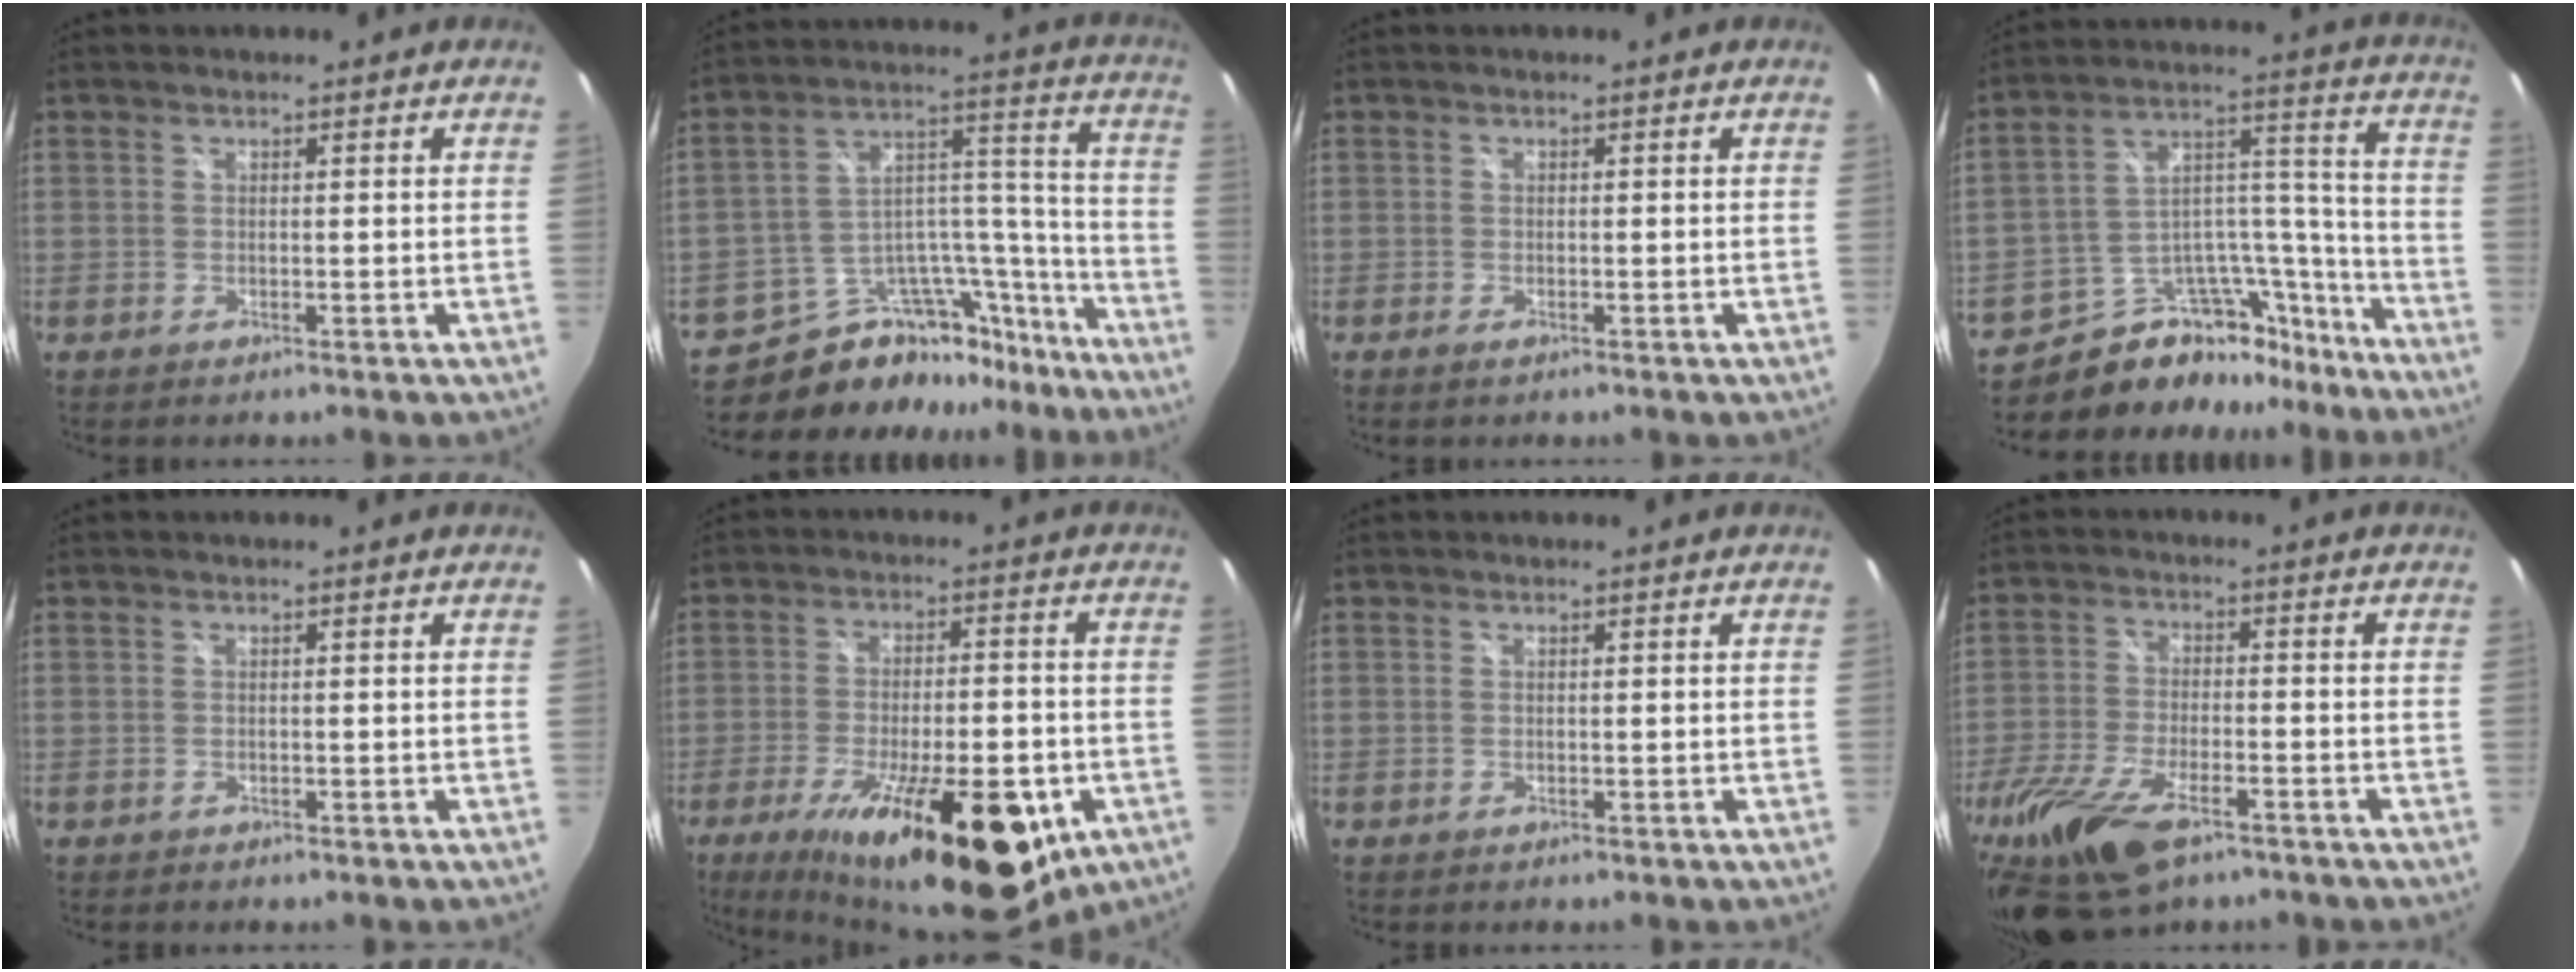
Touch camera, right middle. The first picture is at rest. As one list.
[{"total": 16.5, "force": [-14.5, 7.2, 3.2], "torque": [-0.046, 0.076, -0.214]}, {"total": 1.0, "force": [-0.7, 0.3, 0.6], "torque": [-0.011, -0.004, -0.013]}, {"total": 17.5, "force": [-14.6, 8.3, 4.7], "torque": [-0.076, 0.072, -0.213]}, {"total": 0.0}, {"total": 24.1, "force": [-12.2, 9.2, 18.6], "torque": [-0.319, -0.047, -0.171]}, {"total": 0.0}, {"total": 17.5, "force": [-11.3, 7.3, 11.2], "torque": [-0.258, -0.049, -0.207]}]